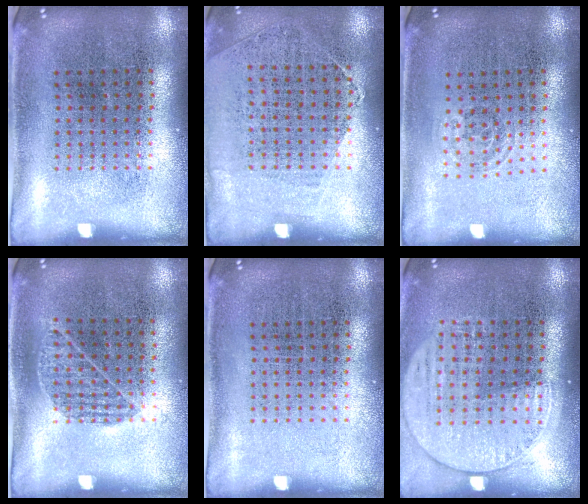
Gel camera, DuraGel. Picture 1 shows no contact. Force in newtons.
{"total": 1.2, "press": 0.9, "slide": 0.7}
{"total": 0.8, "press": 0.5, "slide": 0.6}
{"total": 0.8, "press": 0.6, "slide": 0.5}
{"total": 0.0}
{"total": 1.5, "press": 1.4, "slide": 0.6}